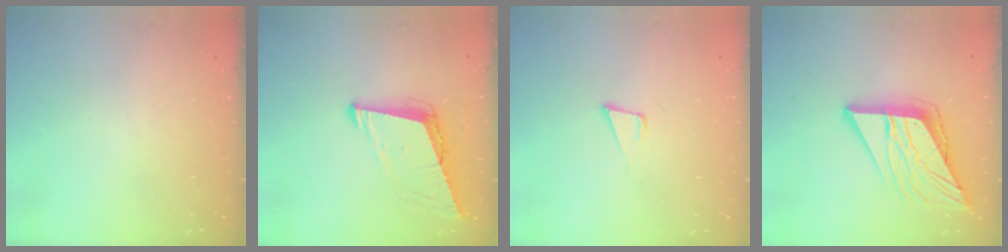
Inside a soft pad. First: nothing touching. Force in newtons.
{"total": 8.3, "press": 7.8, "slide": 3.1}
{"total": 4.2, "press": 2.8, "slide": 3.1}
{"total": 12.8, "press": 12.7, "slide": 1.5}